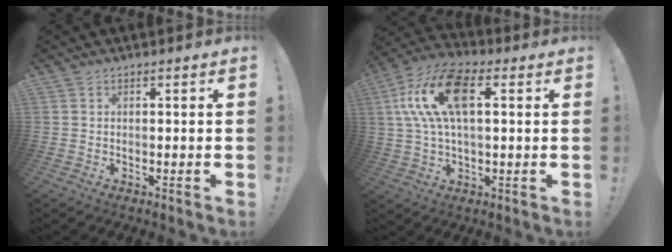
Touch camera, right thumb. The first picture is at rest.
{"total": 16.7, "force": [4.4, 8.3, 13.8], "torque": [-0.269, 0.005, 0.073]}